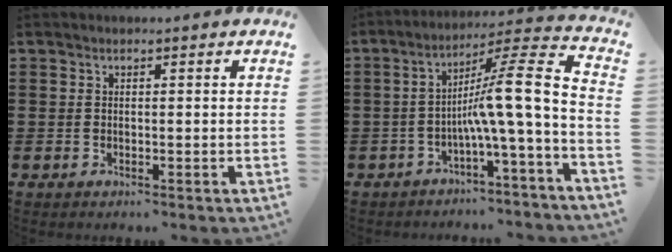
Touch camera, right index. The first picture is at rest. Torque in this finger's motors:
{"motor_torque": [1.78, 0.01, 0.34, 0.15]}